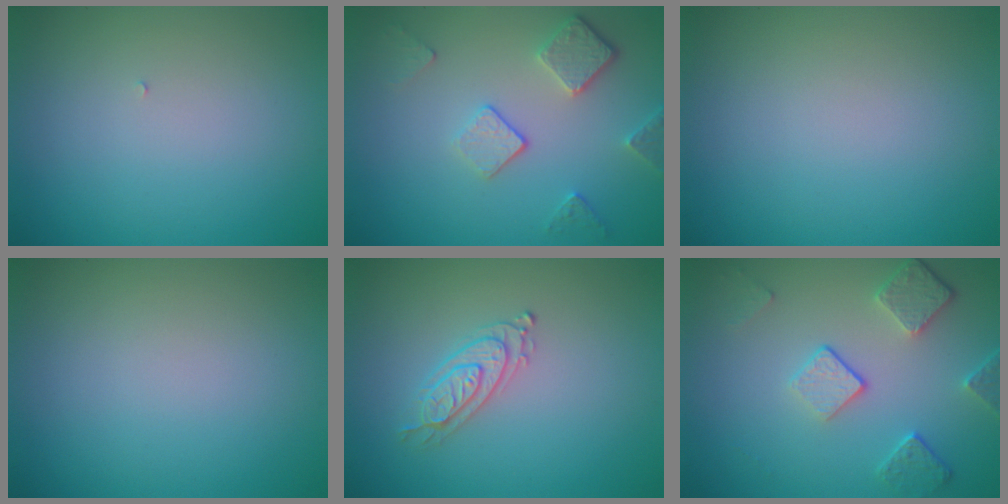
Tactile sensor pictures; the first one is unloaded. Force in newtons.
{"total": 3.6, "press": 2.8, "slide": 2.2}
{"total": 0.0}
{"total": 0.0}
{"total": 2.1, "press": 2.1, "slide": 0.5}
{"total": 4.0, "press": 3.1, "slide": 2.5}